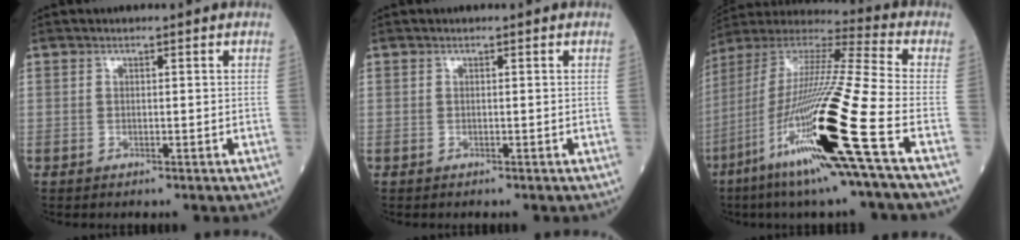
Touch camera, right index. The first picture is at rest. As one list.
[{"total": 0.0}, {"total": 24.9, "force": [-9.4, -0.2, 23.0], "torque": [-0.462, -0.053, -0.184]}]